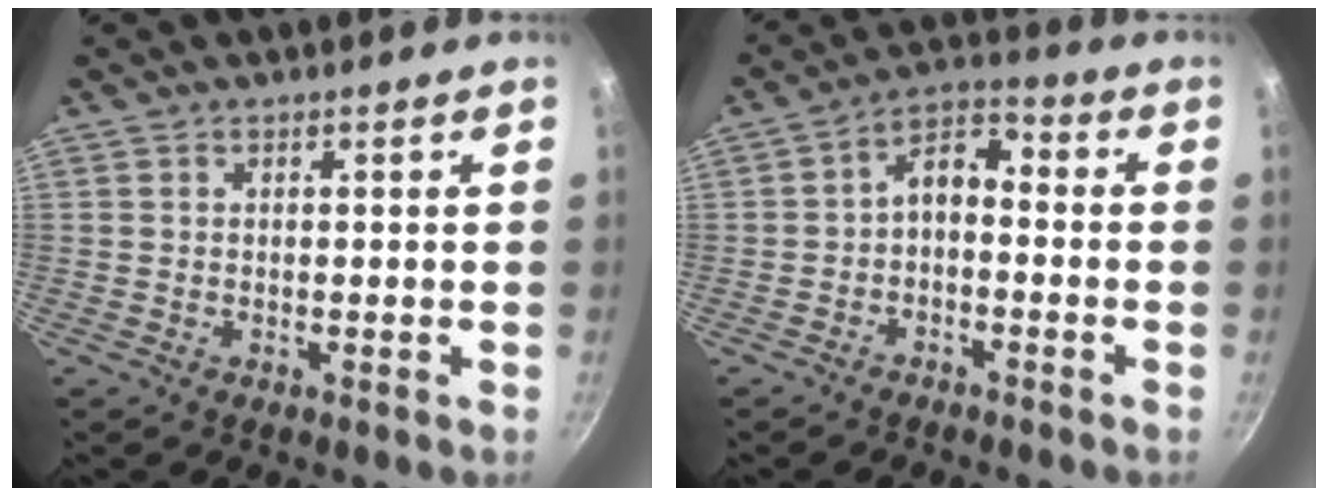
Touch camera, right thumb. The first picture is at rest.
{"total": 5.9, "force": [-1.8, 3.5, 4.3], "torque": [-0.067, 0.047, -0.037]}